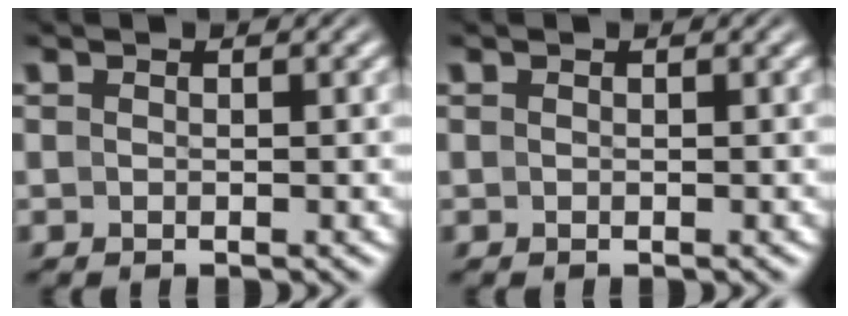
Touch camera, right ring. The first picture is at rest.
{"total": 0.0}